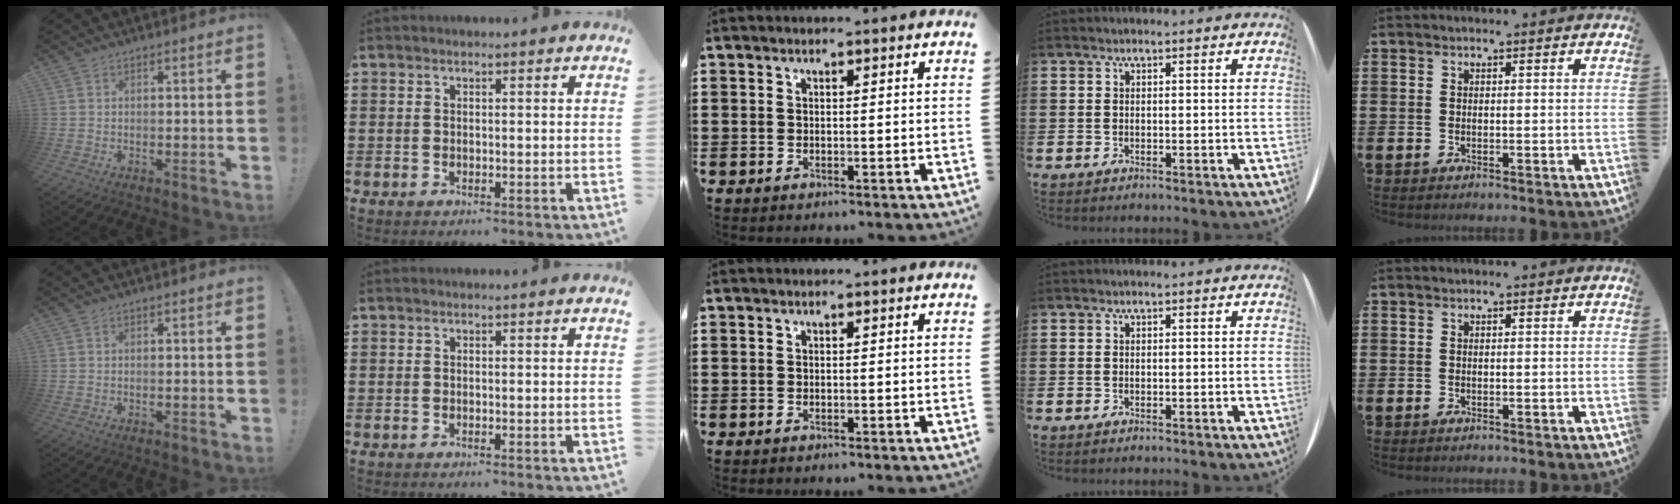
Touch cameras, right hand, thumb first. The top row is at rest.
{}